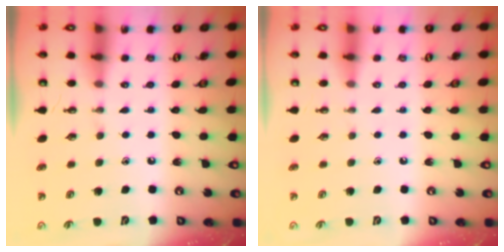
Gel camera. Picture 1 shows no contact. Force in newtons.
{"total": 0.0}